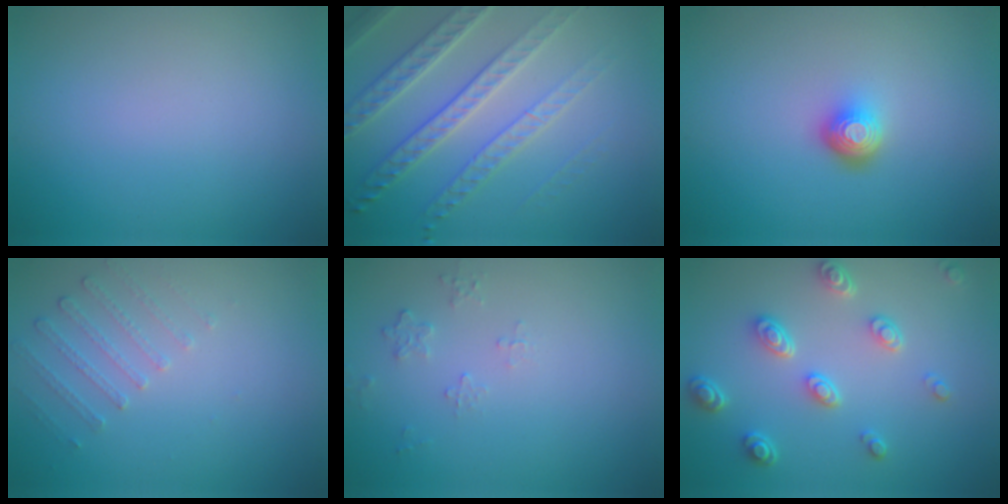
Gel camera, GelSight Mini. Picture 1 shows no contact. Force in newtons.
{"total": 6.1, "press": 4.6, "slide": 4.0}
{"total": 2.2, "press": 1.5, "slide": 1.6}
{"total": 1.5, "press": 1.0, "slide": 1.1}
{"total": 0.7, "press": 0.5, "slide": 0.5}
{"total": 4.0, "press": 3.1, "slide": 2.6}